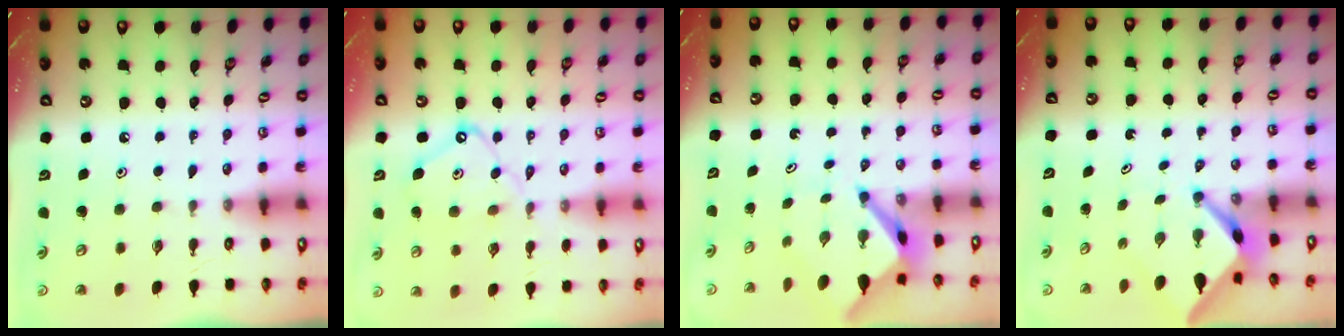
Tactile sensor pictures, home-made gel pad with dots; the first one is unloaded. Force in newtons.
{"total": 10.3, "press": 10.3, "slide": 1.0}
{"total": 5.2, "press": 5.1, "slide": 0.5}
{"total": 3.8, "press": 3.8, "slide": 0.2}